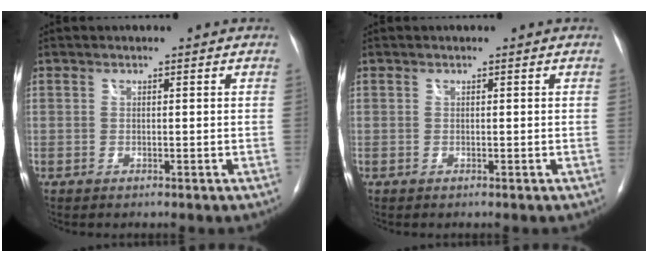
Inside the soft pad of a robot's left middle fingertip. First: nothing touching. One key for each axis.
{"total": 0.0}